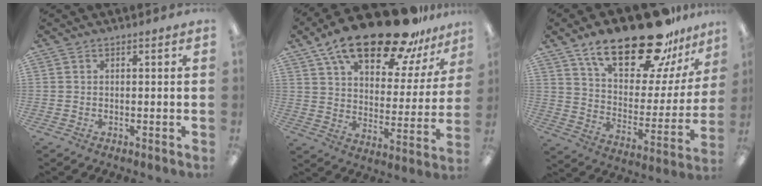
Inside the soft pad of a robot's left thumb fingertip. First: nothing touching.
{"total": 22.9, "force": [16.8, 7.8, 13.4], "torque": [-0.222, -0.104, 0.287]}
{"total": 26.9, "force": [18.6, 10.1, 16.7], "torque": [-0.260, -0.115, 0.311]}